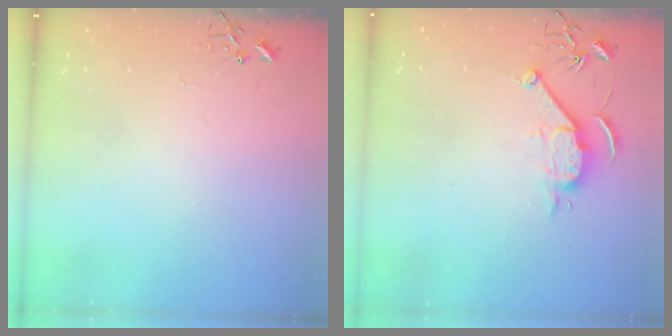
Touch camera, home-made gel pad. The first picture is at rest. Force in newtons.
{"total": 7.9, "press": 7.9, "slide": 0.9}